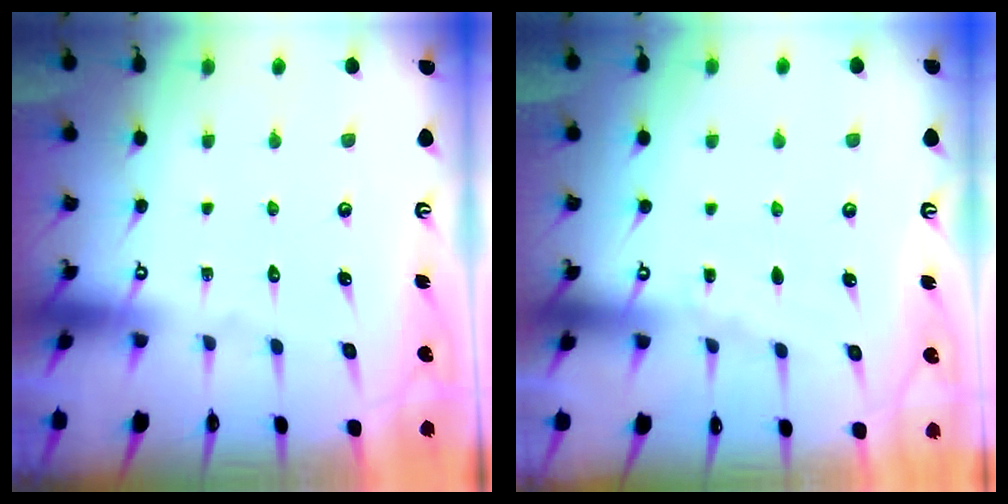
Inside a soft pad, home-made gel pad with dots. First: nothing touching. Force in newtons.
{"total": 2.9, "press": 2.9, "slide": 0.4}